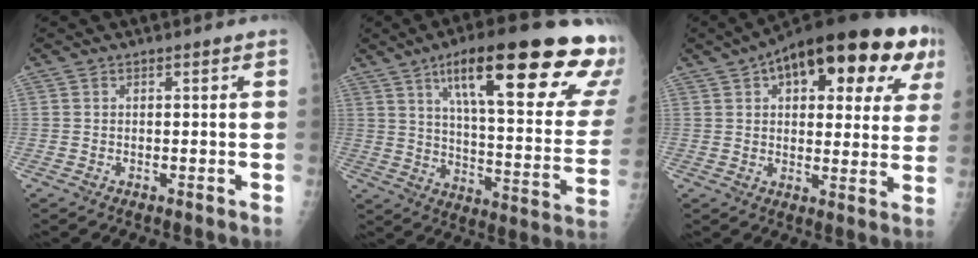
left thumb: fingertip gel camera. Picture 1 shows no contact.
{"total": 31.3, "force": [17.3, 7.4, 25.1], "torque": [-0.285, -0.039, 0.256]}
{"total": 24.7, "force": [10.7, 11.0, 19.4], "torque": [-0.252, 0.022, 0.144]}